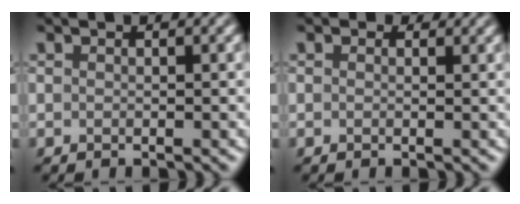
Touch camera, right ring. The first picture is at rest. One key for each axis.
{"total": 0.7, "fx": 0.4, "fy": 0.5, "fz": 0.3, "tx": -0.003, "ty": -0.005, "tz": -0.001}